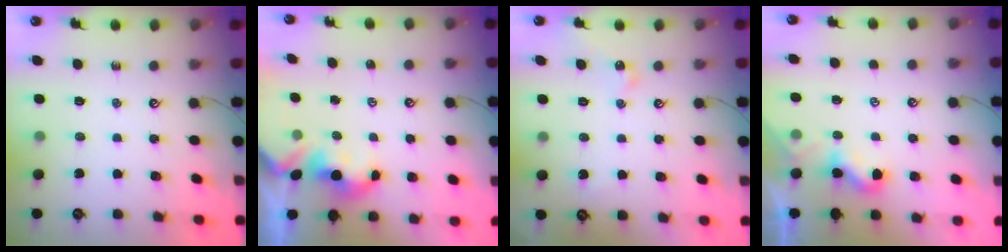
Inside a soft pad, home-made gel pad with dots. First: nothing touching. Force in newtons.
{"total": 1.5, "press": 1.5, "slide": 0.3}
{"total": 1.9, "press": 1.9, "slide": 0.2}
{"total": 2.1, "press": 2.1, "slide": 0.2}